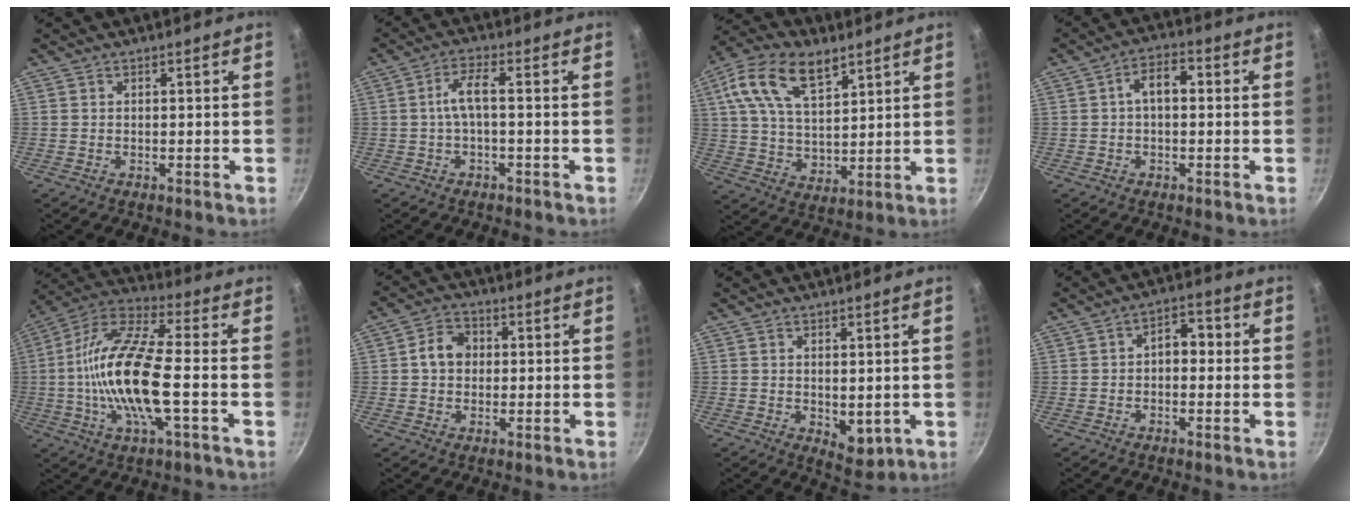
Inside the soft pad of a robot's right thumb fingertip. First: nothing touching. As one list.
[{"total": 4.4, "force": [-0.7, 1.1, 4.2], "torque": [-0.093, 0.020, -0.017]}, {"total": 16.1, "force": [7.7, 9.3, 10.7], "torque": [-0.174, -0.018, 0.136]}, {"total": 5.7, "force": [0.5, 3.3, 4.6], "torque": [-0.064, 0.019, -0.001]}, {"total": 18.5, "force": [-2.4, 5.6, 17.5], "torque": [-0.342, 0.030, -0.063]}, {"total": 5.9, "force": [0.5, 4.9, 3.3], "torque": [-0.030, 0.014, -0.002]}, {"total": 4.9, "force": [0.4, 2.9, 3.9], "torque": [-0.046, -0.016, 0.012]}, {"total": 5.0, "force": [0.0, 3.3, 3.7], "torque": [-0.027, 0.016, -0.011]}]